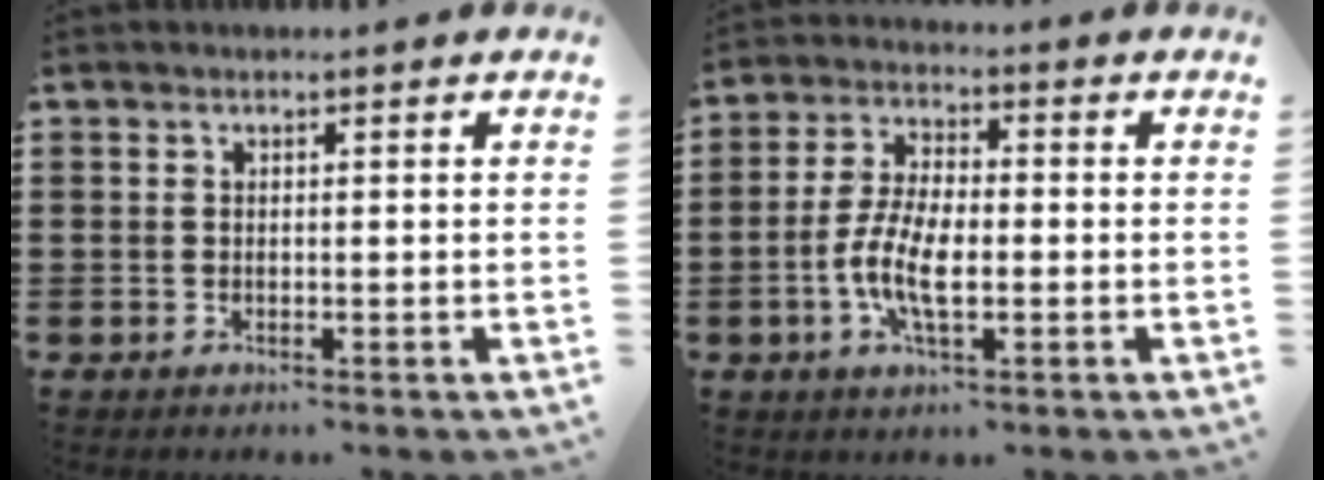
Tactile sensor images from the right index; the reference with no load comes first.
{"total": 7.9, "force": [-2.0, 3.3, 6.9], "torque": [-0.158, -0.007, -0.044]}